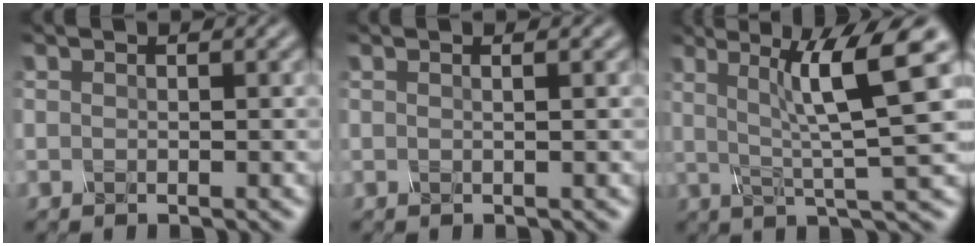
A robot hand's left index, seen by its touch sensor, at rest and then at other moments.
{"total": 1.1, "force": [0.4, 0.5, 1.0], "torque": [-0.007, 0.003, -0.006]}
{"total": 8.4, "force": [2.4, 1.1, 8.0], "torque": [-0.124, 0.013, 0.042]}